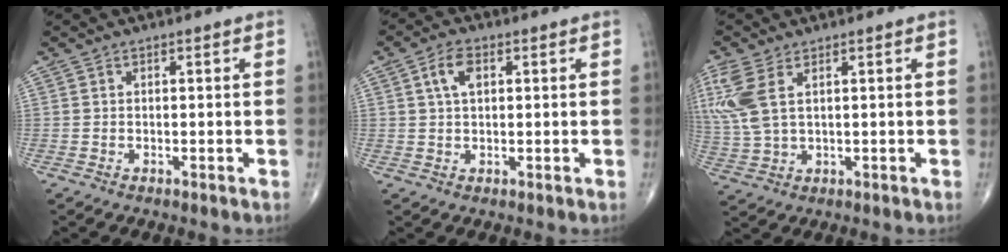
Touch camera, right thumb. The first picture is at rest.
{"total": 4.5, "force": [1.4, 2.7, 3.4], "torque": [-0.060, 0.007, 0.025]}
{"total": 9.3, "force": [3.4, 4.7, 7.3], "torque": [-0.198, 0.007, 0.080]}